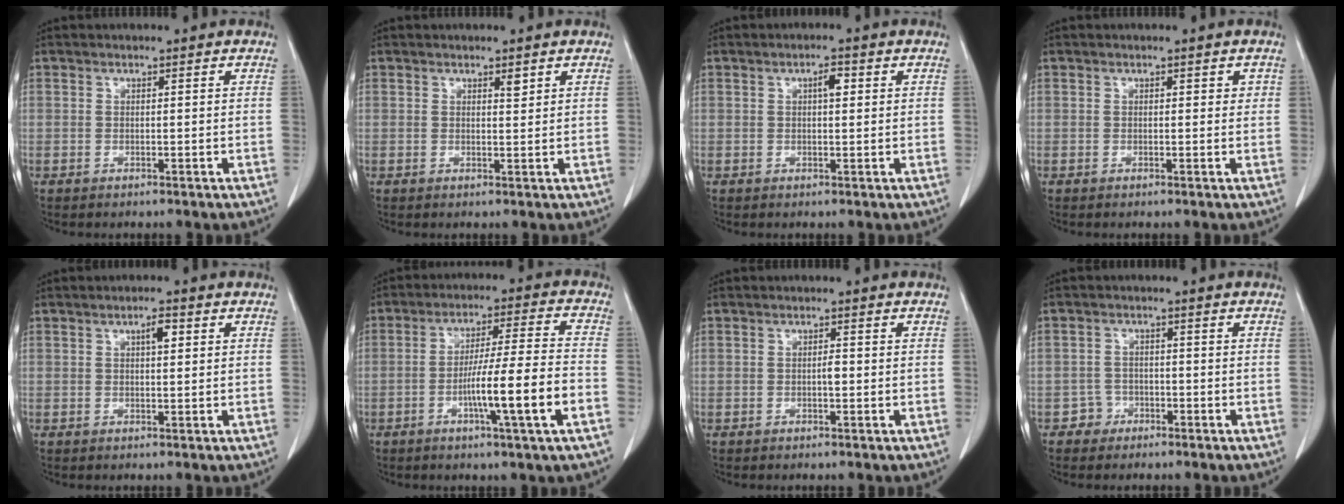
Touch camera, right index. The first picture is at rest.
{"total": 1.0, "force": [0.7, 0.2, 0.7], "torque": [-0.014, -0.006, 0.010]}
{"total": 2.1, "force": [0.7, 0.7, 1.9], "torque": [-0.033, 0.003, 0.010]}
{"total": 1.0, "force": [0.4, 0.7, 0.7], "torque": [-0.005, 0.004, 0.003]}
{"total": 2.2, "force": [0.8, 0.3, 2.0], "torque": [-0.035, 0.002, 0.013]}
{"total": 11.9, "force": [-4.0, -0.8, 11.2], "torque": [-0.192, -0.002, -0.068]}
{"total": 1.0, "force": [-0.2, 0.3, 1.0], "torque": [-0.016, 0.001, -0.004]}
{"total": 2.6, "force": [-1.4, 2.1, -0.5], "torque": [0.014, 0.012, -0.030]}